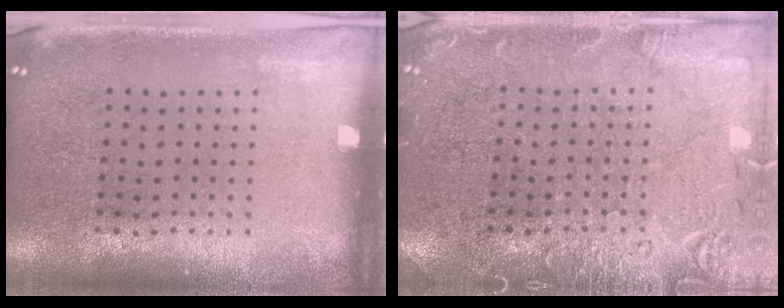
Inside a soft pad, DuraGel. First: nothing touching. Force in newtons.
{"total": 3.8, "press": 3.8, "slide": 0.6}